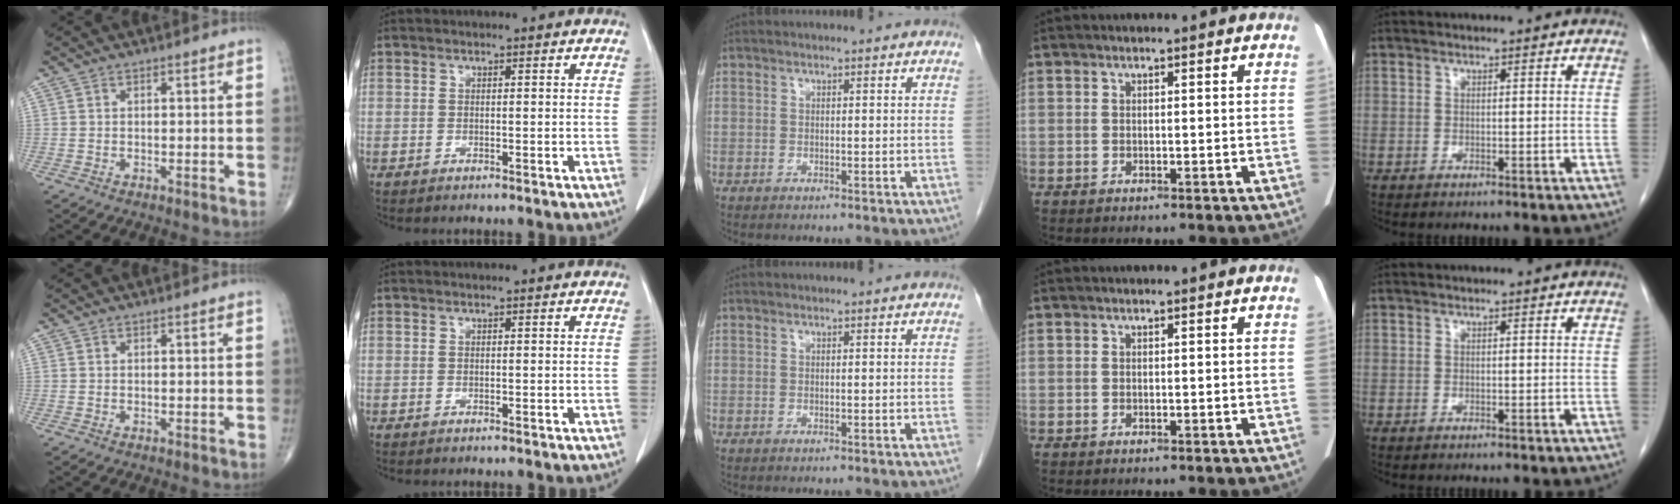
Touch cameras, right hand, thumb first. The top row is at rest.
{}